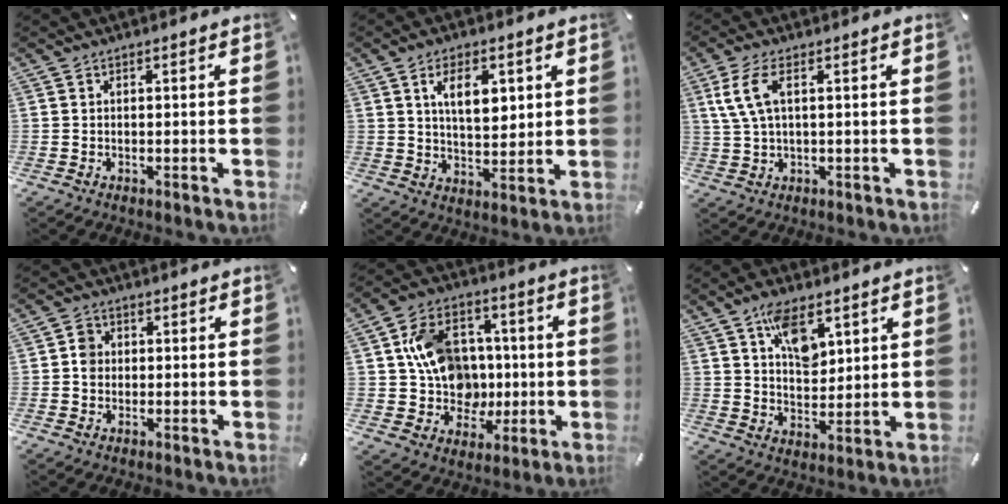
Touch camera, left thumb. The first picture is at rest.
{"total": 8.7, "force": [3.7, 4.9, 6.1], "torque": [-0.093, -0.006, 0.060]}
{"total": 6.4, "force": [2.0, 2.6, 5.5], "torque": [-0.125, -0.002, 0.033]}
{"total": 3.4, "force": [-0.1, 3.0, 1.5], "torque": [-0.020, 0.006, -0.005]}
{"total": 15.1, "force": [1.2, 13.5, 6.6], "torque": [-0.113, 0.014, 0.039]}
{"total": 9.5, "force": [4.9, 5.7, 5.8], "torque": [-0.090, -0.013, 0.088]}